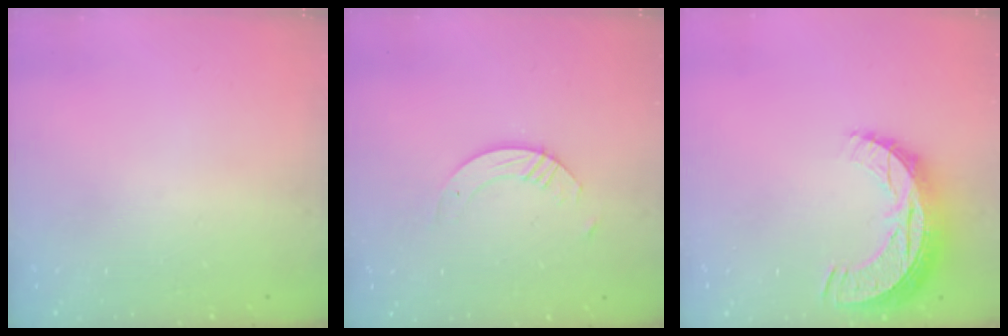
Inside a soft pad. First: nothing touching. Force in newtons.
{"total": 3.5, "press": 3.5, "slide": 0.4}
{"total": 10.9, "press": 10.9, "slide": 0.7}